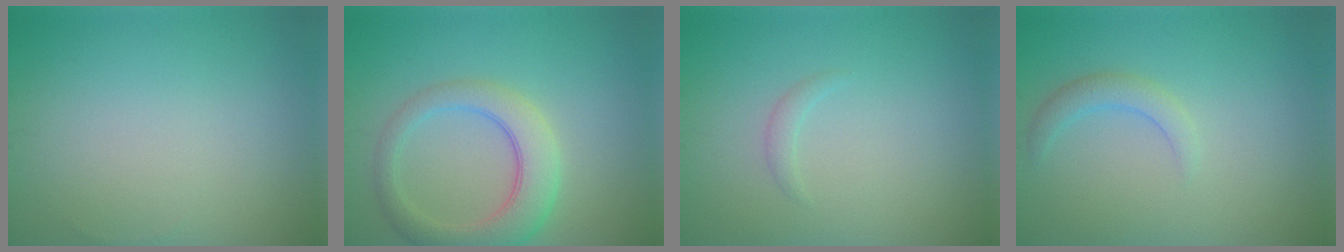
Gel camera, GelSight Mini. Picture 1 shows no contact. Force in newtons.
{"total": 5.3, "press": 5.2, "slide": 0.4}
{"total": 0.8, "press": 0.8, "slide": 0.1}
{"total": 1.9, "press": 1.9, "slide": 0.2}